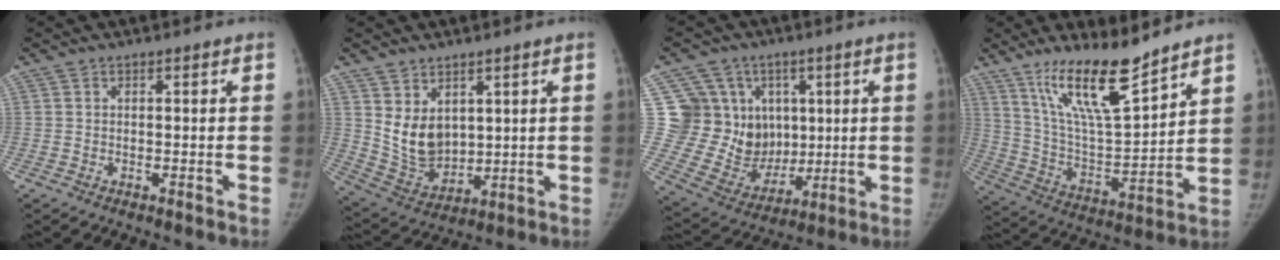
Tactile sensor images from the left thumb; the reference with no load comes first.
{"total": 9.4, "force": [3.2, 6.6, 5.8], "torque": [-0.077, -0.031, 0.089]}
{"total": 15.9, "force": [3.7, 13.9, 6.9], "torque": [-0.073, -0.005, 0.094]}
{"total": 16.9, "force": [12.3, 3.6, 11.0], "torque": [-0.173, -0.077, 0.233]}